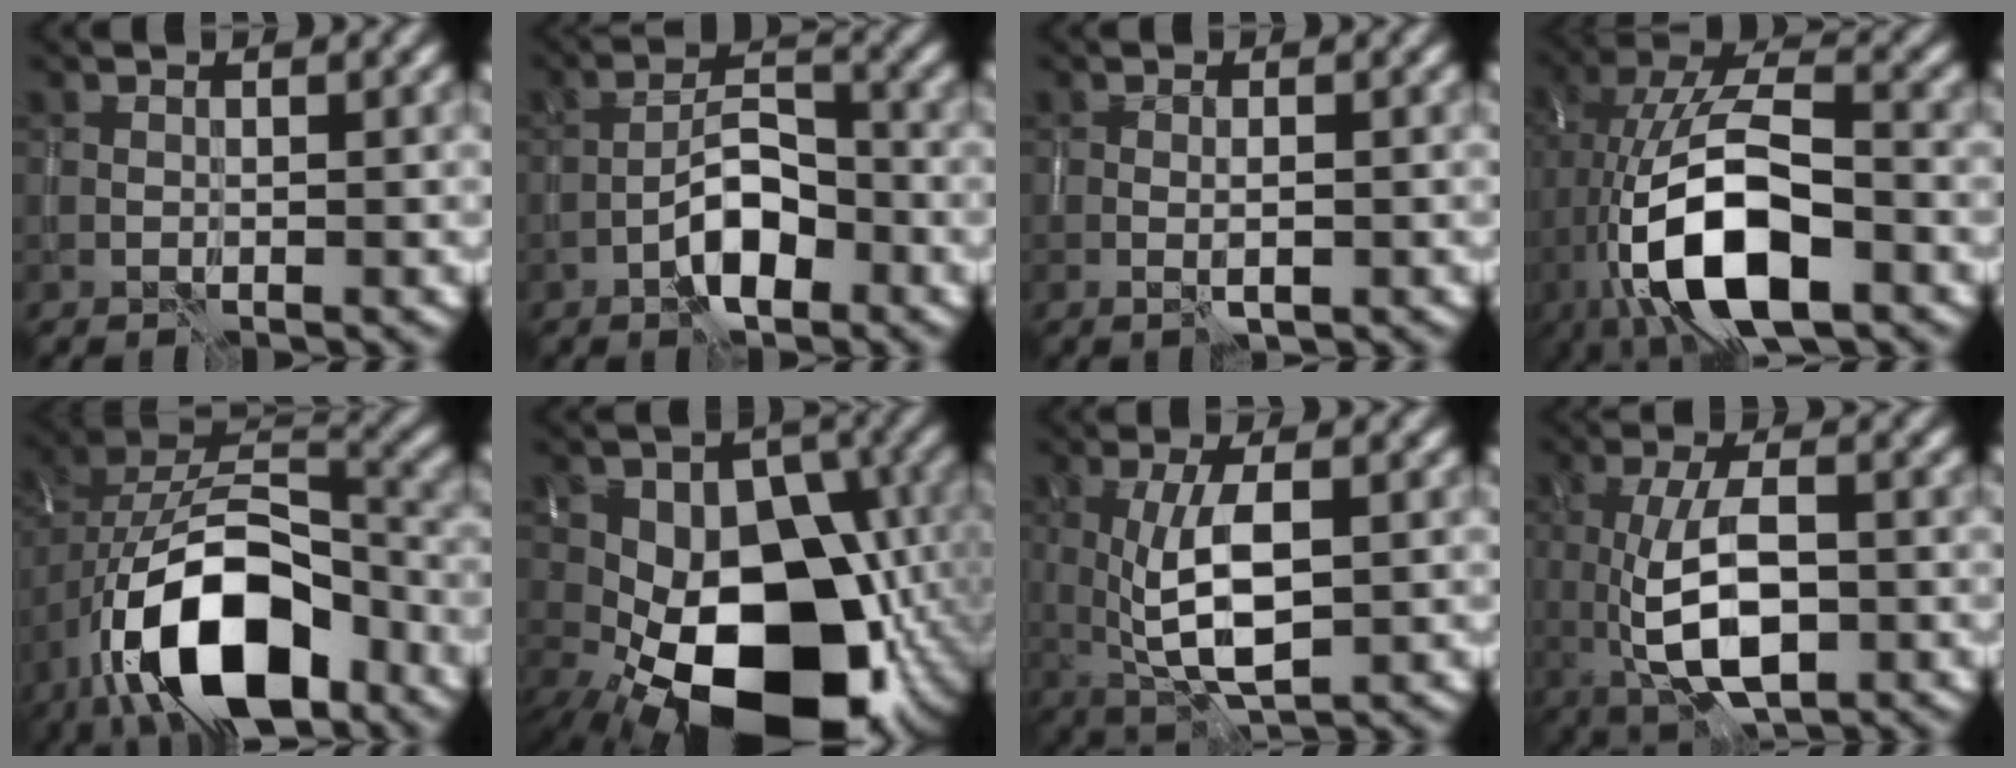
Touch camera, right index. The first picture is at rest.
{"total": 4.7, "force": [-2.6, 1.8, 3.5], "torque": [-0.054, 0.012, -0.048]}
{"total": 1.3, "force": [-0.3, 0.2, 1.2], "torque": [-0.022, -0.002, -0.004]}
{"total": 13.1, "force": [-4.0, 5.6, 11.1], "torque": [-0.202, 0.014, -0.078]}
{"total": 13.9, "force": [-6.8, 6.8, 10.1], "torque": [-0.176, -0.004, -0.120]}
{"total": 17.8, "force": [-5.6, 10.8, 13.0], "torque": [-0.158, 0.010, -0.095]}
{"total": 6.3, "force": [0.1, 2.3, 5.9], "torque": [-0.118, -0.006, 0.005]}
{"total": 7.6, "force": [-0.8, 3.2, 6.8], "torque": [-0.137, -0.004, -0.011]}